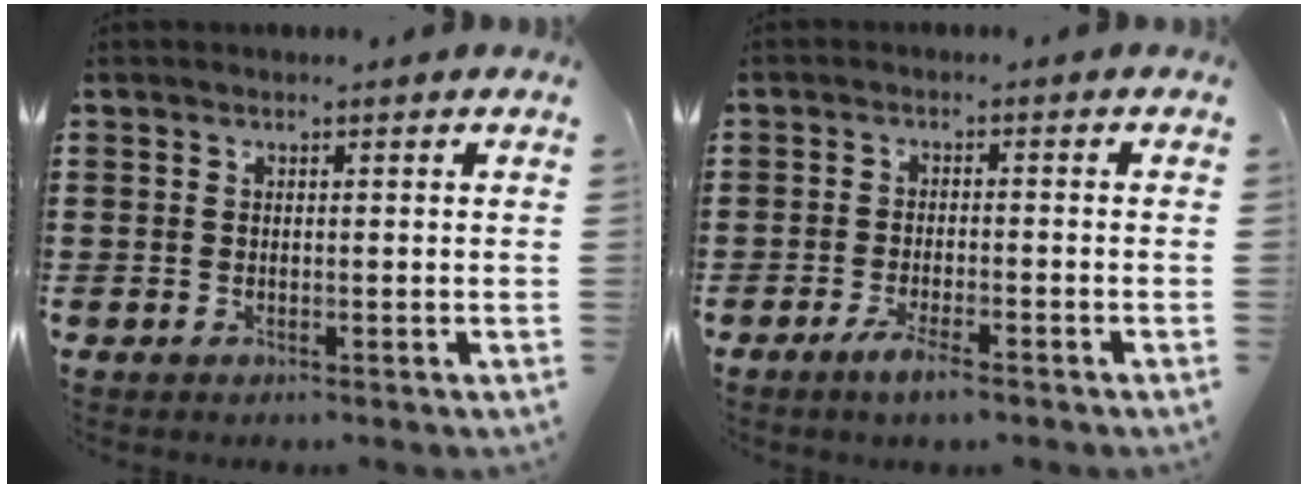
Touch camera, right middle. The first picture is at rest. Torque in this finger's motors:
{"motor_torque": [1.87, -0.27, 0.47, 0.16]}